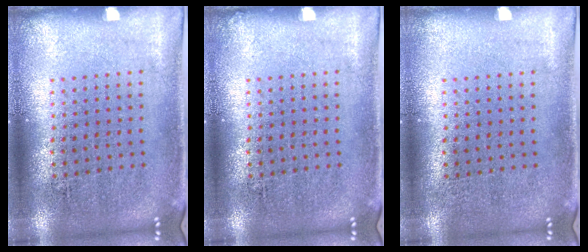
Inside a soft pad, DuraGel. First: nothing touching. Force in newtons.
{"total": 0.0}
{"total": 0.0}